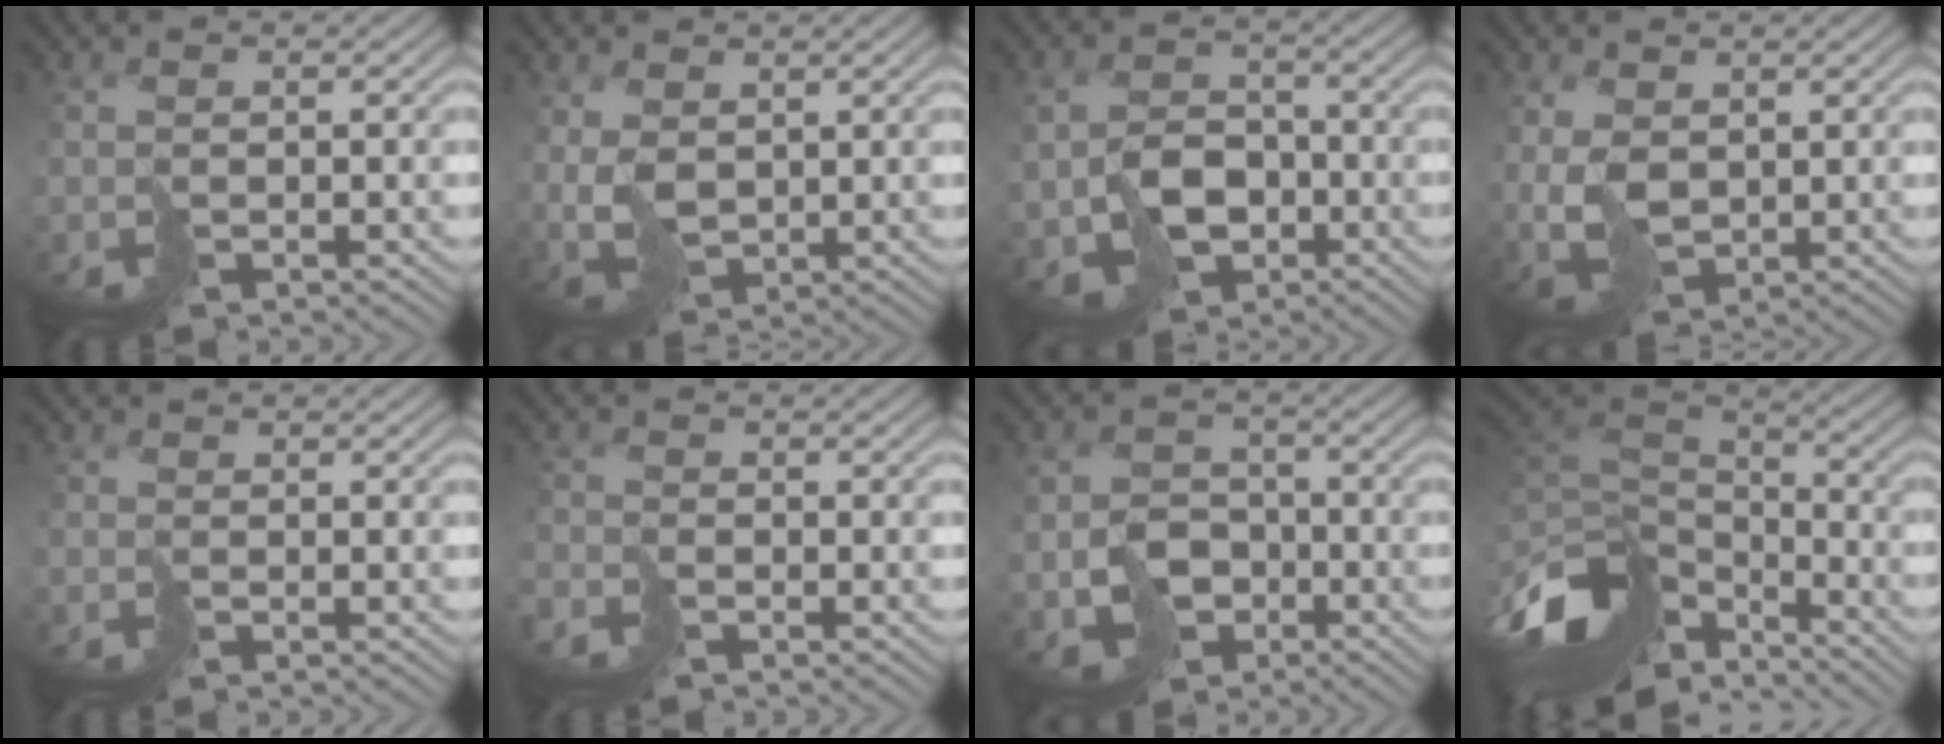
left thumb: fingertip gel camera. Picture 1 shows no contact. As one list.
[{"total": 3.0, "force": [1.6, 2.1, 1.4], "torque": [-0.048, 0.000, 0.042]}, {"total": 5.9, "force": [-1.6, 5.0, 2.6], "torque": [-0.055, -0.010, -0.026]}, {"total": 3.5, "force": [1.3, 2.6, 2.0], "torque": [-0.060, -0.002, 0.035]}, {"total": 0.6, "force": [-0.3, 0.5, 0.2], "torque": [-0.009, -0.003, -0.007]}, {"total": 2.5, "force": [-2.1, 1.3, 0.7], "torque": [-0.022, -0.011, -0.049]}, {"total": 5.5, "force": [-2.0, 4.8, 1.5], "torque": [-0.028, -0.009, -0.035]}, {"total": 13.0, "force": [-6.6, 8.2, 7.7], "torque": [-0.236, -0.016, -0.099]}]